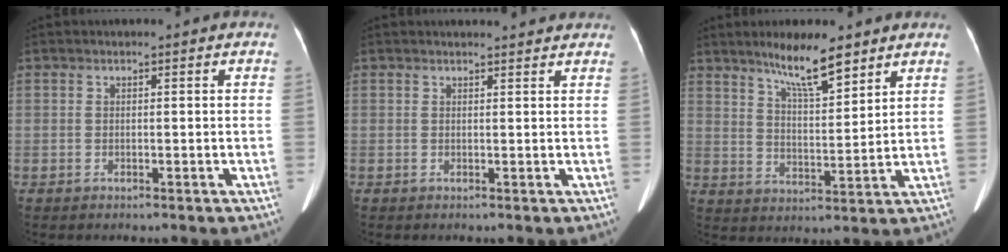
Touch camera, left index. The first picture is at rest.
{"total": 5.2, "force": [5.0, 1.2, 1.0], "torque": [-0.006, 0.022, 0.052]}
{"total": 8.6, "force": [6.6, 1.2, 5.4], "torque": [-0.100, -0.002, 0.117]}